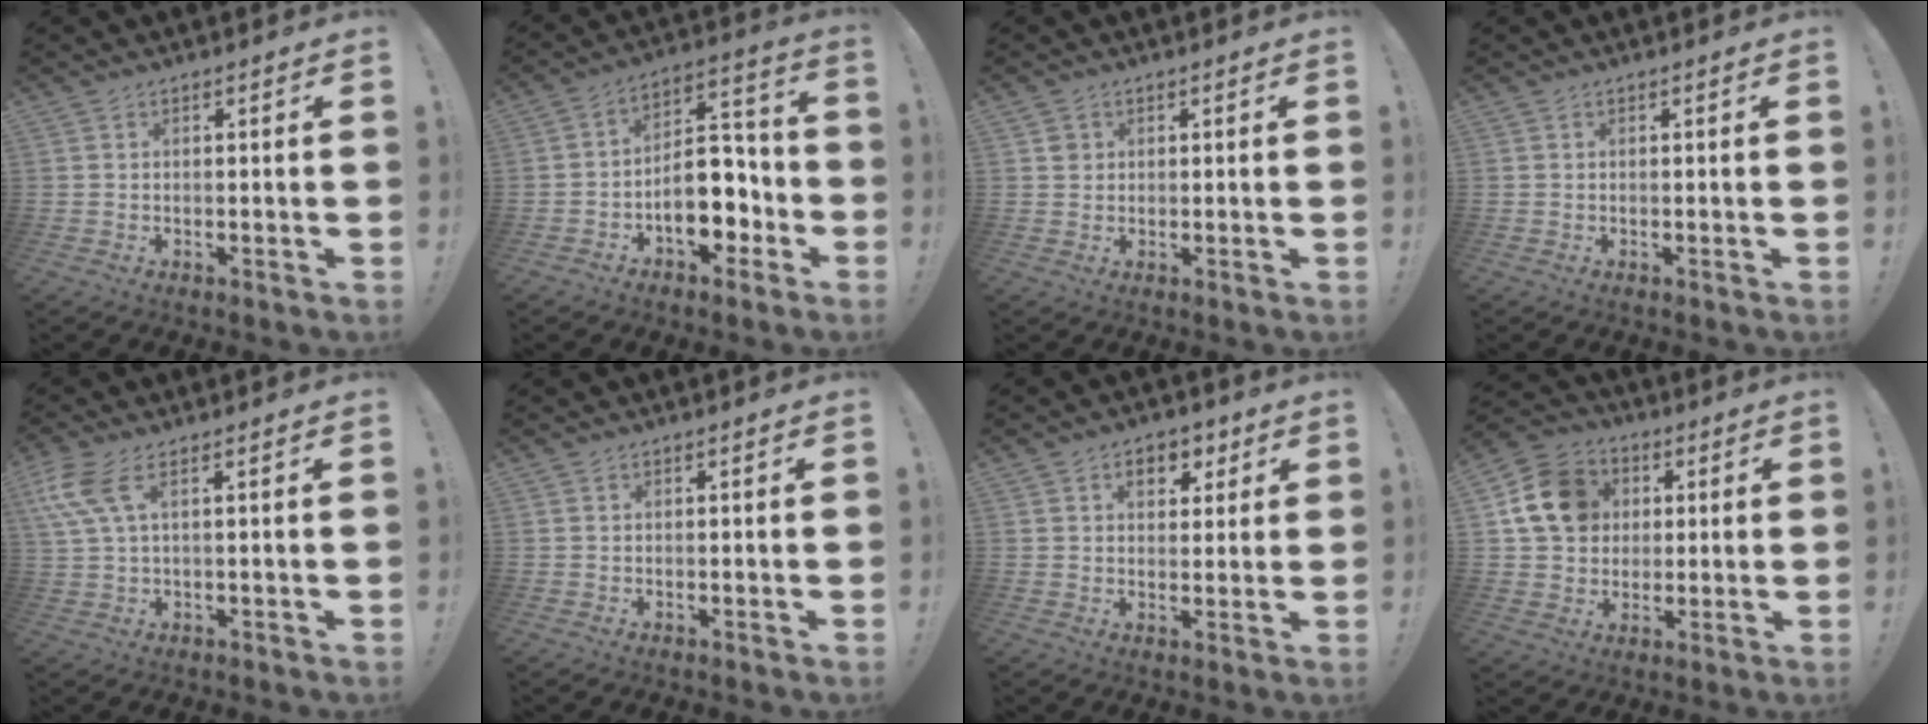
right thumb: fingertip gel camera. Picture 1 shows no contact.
{"total": 14.2, "force": [-5.4, 8.6, 9.8], "torque": [-0.139, 0.030, -0.084]}
{"total": 1.9, "force": [0.7, 1.8, 0.1], "torque": [0.008, -0.001, 0.011]}
{"total": 0.0}
{"total": 7.6, "force": [2.9, 2.7, 6.5], "torque": [-0.134, -0.003, 0.061]}
{"total": 0.0}
{"total": 6.9, "force": [2.7, 4.8, 4.1], "torque": [-0.053, 0.000, 0.046]}
{"total": 14.6, "force": [3.6, 12.4, 6.9], "torque": [-0.097, 0.006, 0.079]}